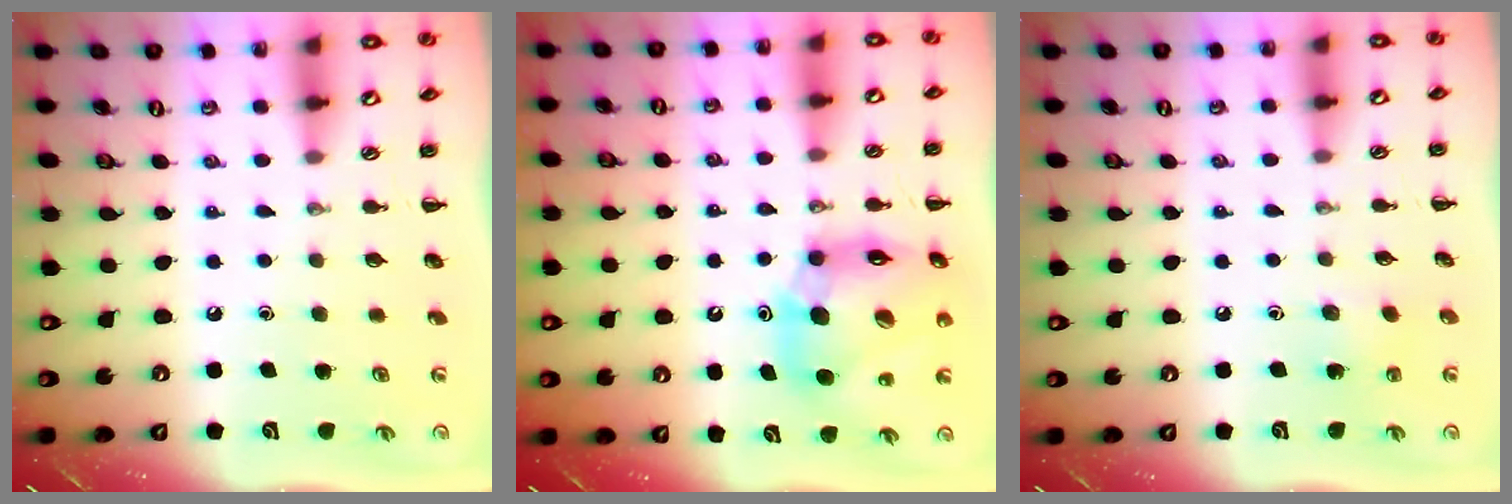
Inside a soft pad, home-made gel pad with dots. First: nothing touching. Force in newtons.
{"total": 16.4, "press": 15.7, "slide": 4.8}
{"total": 4.0, "press": 3.8, "slide": 1.2}